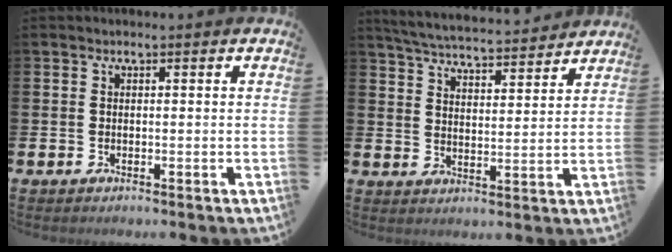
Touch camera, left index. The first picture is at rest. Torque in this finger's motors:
{"motor_torque": [0.65, -0.74, 0.12, 0.05]}